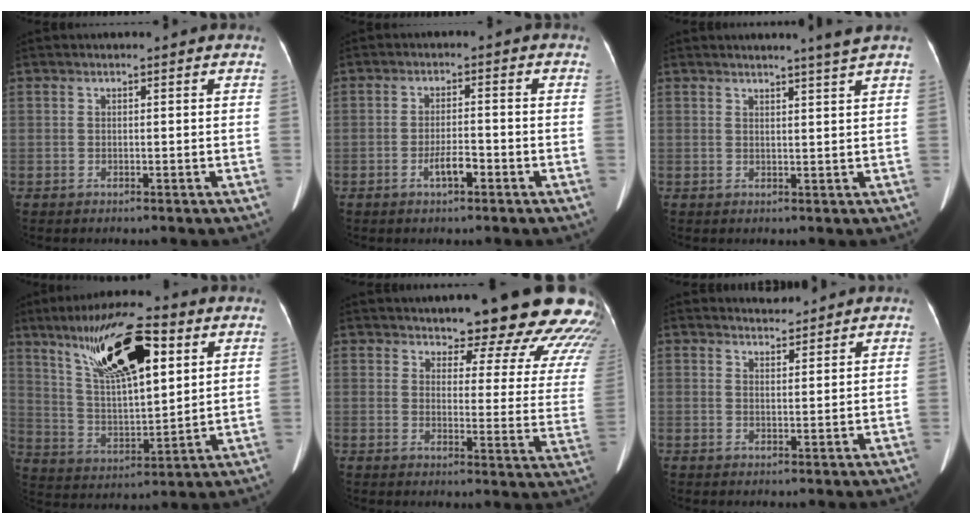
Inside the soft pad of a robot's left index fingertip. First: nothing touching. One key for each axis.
{"total": 3.4, "fx": -1.8, "fy": 0.9, "fz": 2.7, "tx": -0.051, "ty": 0.002, "tz": -0.032}
{"total": 2.9, "fx": 2.4, "fy": -1.2, "fz": 1.2, "tx": -0.019, "ty": -0.012, "tz": 0.033}
{"total": 17.2, "fx": 9.0, "fy": 4.2, "fz": 14.0, "tx": -0.255, "ty": 0.022, "tz": 0.165}
{"total": 20.0, "fx": 17.9, "fy": 3.7, "fz": 8.1, "tx": -0.073, "ty": -0.082, "tz": 0.188}
{"total": 2.6, "fx": 2.5, "fy": 0.3, "fz": 0.0, "tx": -0.005, "ty": 0.002, "tz": 0.044}